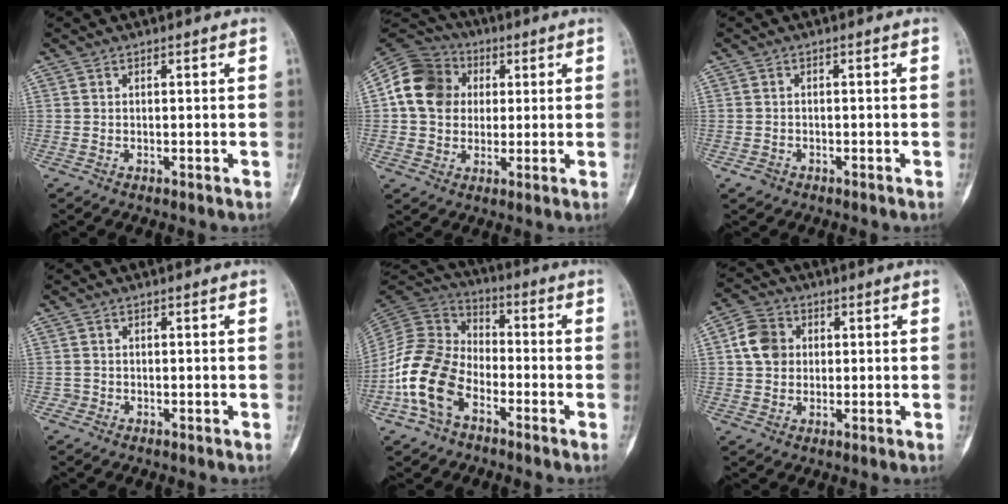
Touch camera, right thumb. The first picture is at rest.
{"total": 13.1, "force": [1.8, 11.4, 6.2], "torque": [-0.099, 0.017, 0.024]}
{"total": 1.6, "force": [-0.9, 1.3, 0.3], "torque": [-0.008, 0.006, -0.013]}
{"total": 0.8, "force": [-0.3, 0.7, -0.3], "torque": [0.008, 0.006, -0.007]}
{"total": 14.7, "force": [-6.2, 9.8, 9.0], "torque": [-0.177, 0.050, -0.128]}
{"total": 6.9, "force": [1.2, 5.9, 3.5], "torque": [-0.052, 0.010, 0.016]}